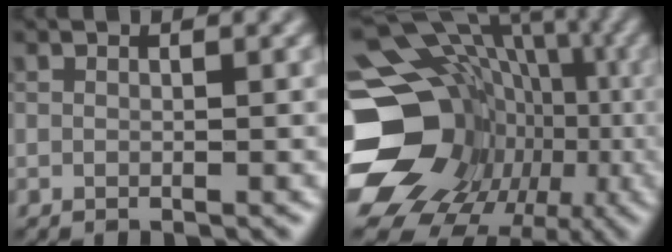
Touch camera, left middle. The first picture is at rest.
{"total": 21.7, "force": [-3.7, 18.6, 10.4], "torque": [-0.155, -0.003, -0.077]}